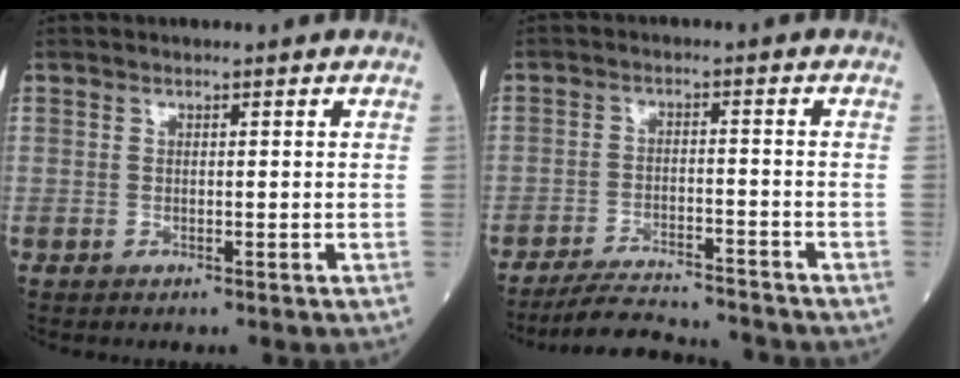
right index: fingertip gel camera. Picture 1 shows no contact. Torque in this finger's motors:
{"motor_torque": [-0.12, -0.39, 0.06, 0.00]}